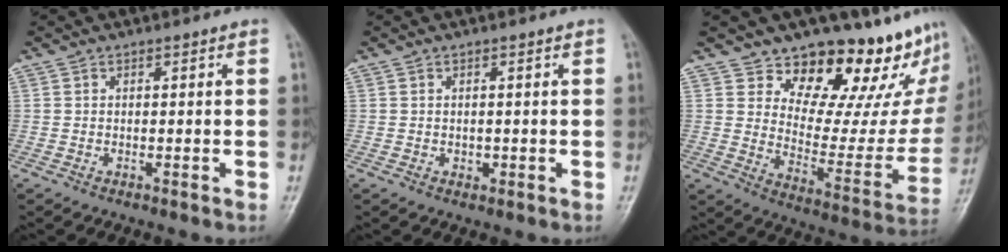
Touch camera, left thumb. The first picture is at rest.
{"total": 0.9, "force": [0.0, 0.7, 0.5], "torque": [-0.005, 0.000, 0.002]}
{"total": 22.4, "force": [17.7, 9.5, 9.8], "torque": [-0.080, -0.133, 0.235]}